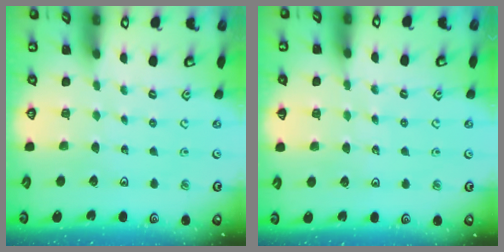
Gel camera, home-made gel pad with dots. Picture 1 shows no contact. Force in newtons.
{"total": 5.5, "press": 5.2, "slide": 1.7}